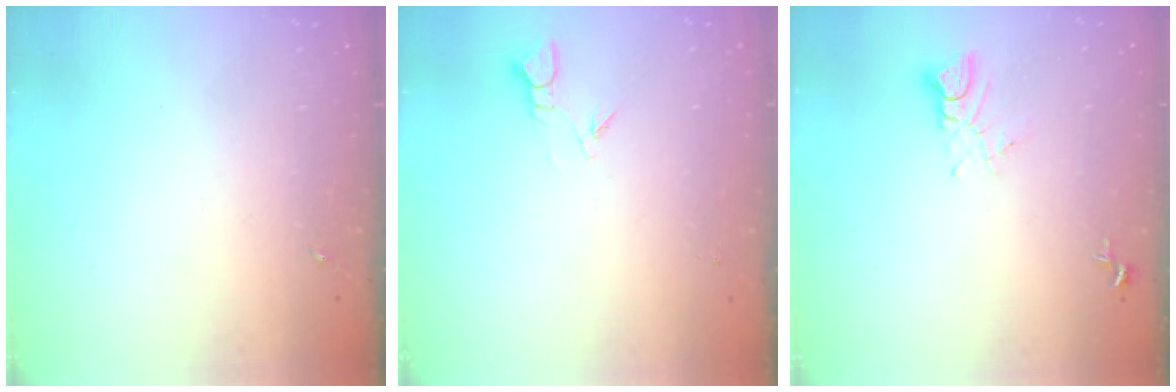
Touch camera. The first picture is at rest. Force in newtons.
{"total": 2.7, "press": 2.7, "slide": 0.3}
{"total": 4.4, "press": 4.4, "slide": 0.3}